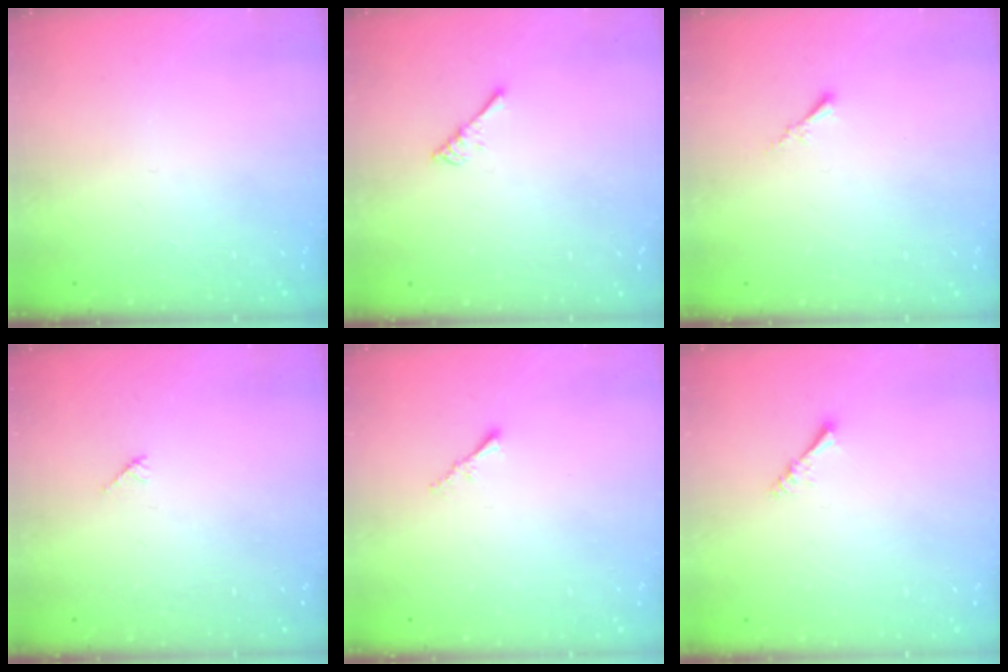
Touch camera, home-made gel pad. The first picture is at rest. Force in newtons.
{"total": 2.5, "press": 2.5, "slide": 0.4}
{"total": 0.5, "press": 0.4, "slide": 0.3}
{"total": 4.2, "press": 4.1, "slide": 0.7}
{"total": 1.2, "press": 1.1, "slide": 0.4}
{"total": 1.6, "press": 1.5, "slide": 0.3}